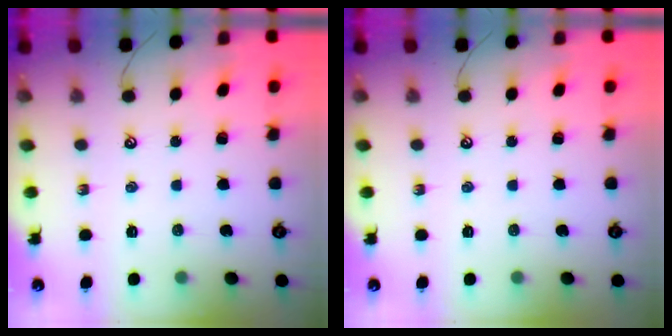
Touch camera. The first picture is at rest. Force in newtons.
{"total": 0.0}